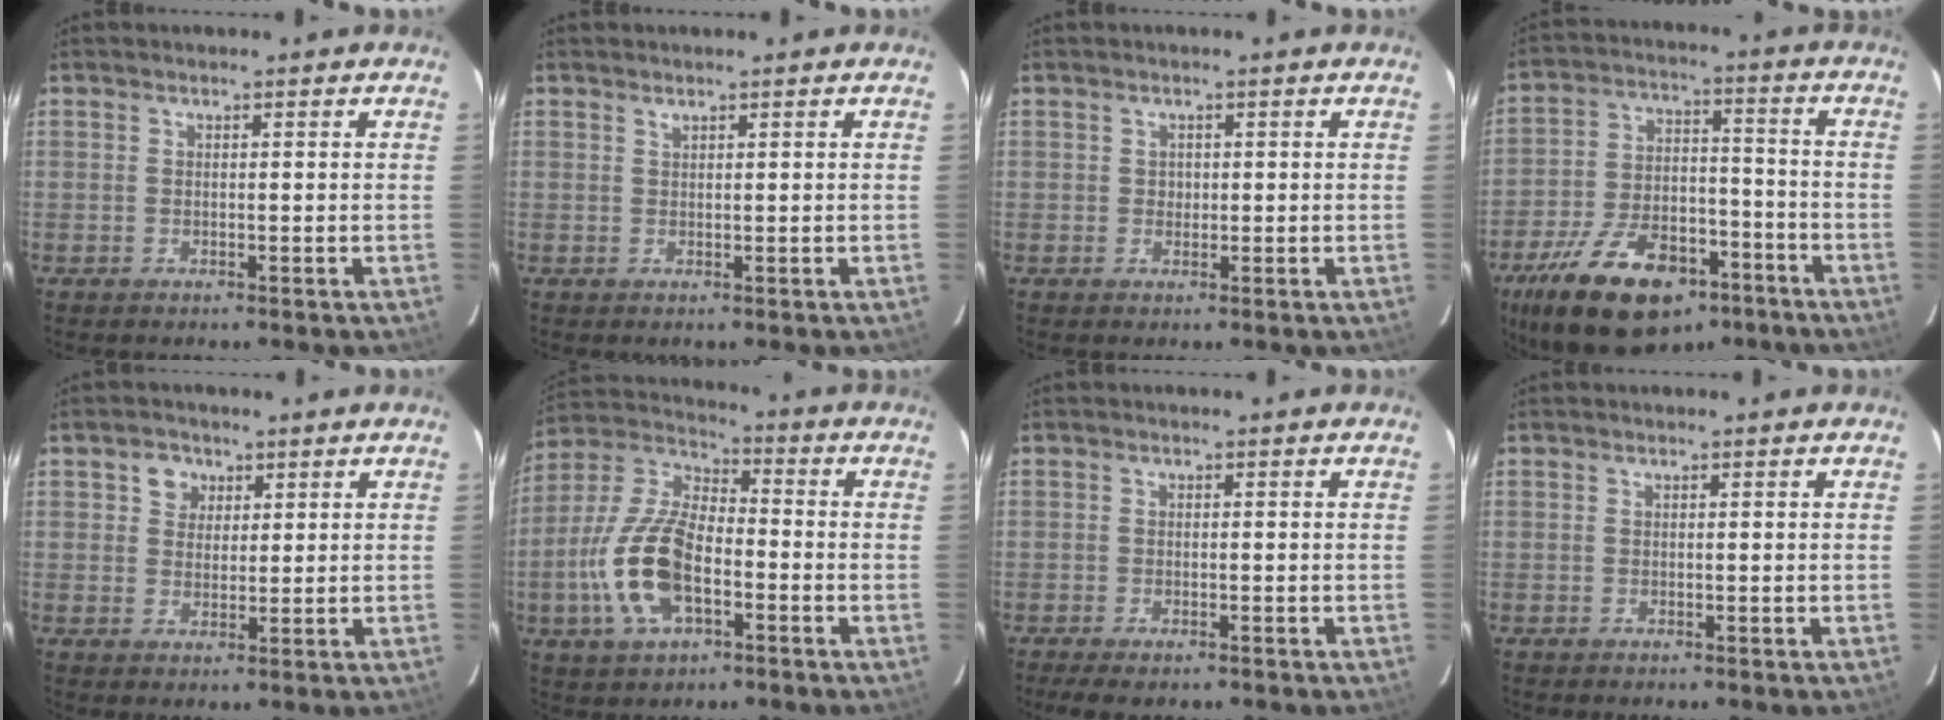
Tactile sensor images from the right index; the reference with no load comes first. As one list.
[{"total": 0.6, "force": [0.5, 0.1, 0.2], "torque": [-0.002, 0.001, 0.010]}, {"total": 1.2, "force": [0.0, 1.2, 0.2], "torque": [0.002, 0.003, 0.001]}, {"total": 21.8, "force": [-13.6, 11.1, 12.9], "torque": [-0.256, -0.003, -0.209]}, {"total": 3.8, "force": [1.7, 3.3, 0.9], "torque": [-0.005, 0.013, 0.030]}, {"total": 15.6, "force": [-4.7, 7.3, 13.0], "torque": [-0.286, 0.000, -0.090]}, {"total": 4.1, "force": [-3.0, 1.3, 2.5], "torque": [-0.060, -0.013, -0.050]}, {"total": 0.0}]